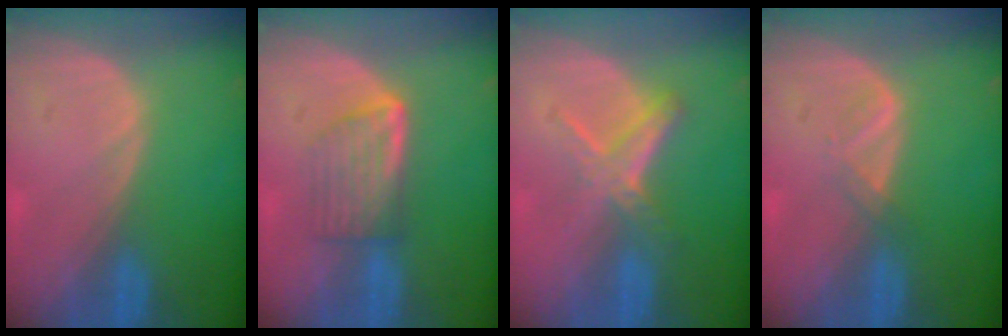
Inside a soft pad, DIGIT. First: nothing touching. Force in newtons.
{"total": 5.9, "press": 5.5, "slide": 2.2}
{"total": 5.2, "press": 5.2, "slide": 0.7}
{"total": 1.8, "press": 1.7, "slide": 0.3}